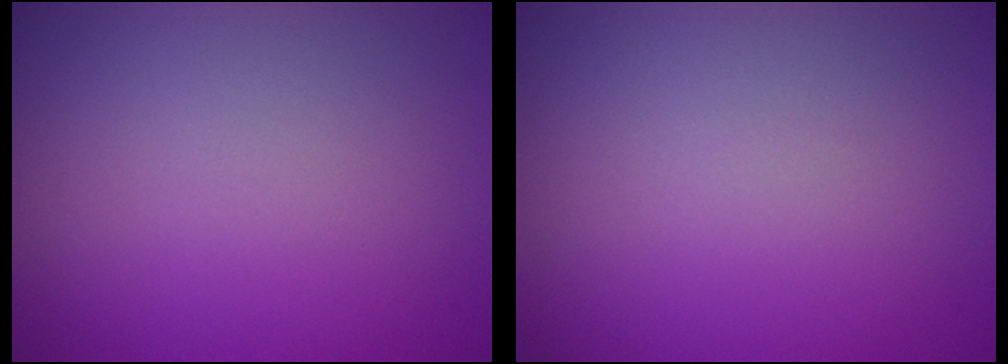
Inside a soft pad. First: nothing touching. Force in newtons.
{"total": 0.0}